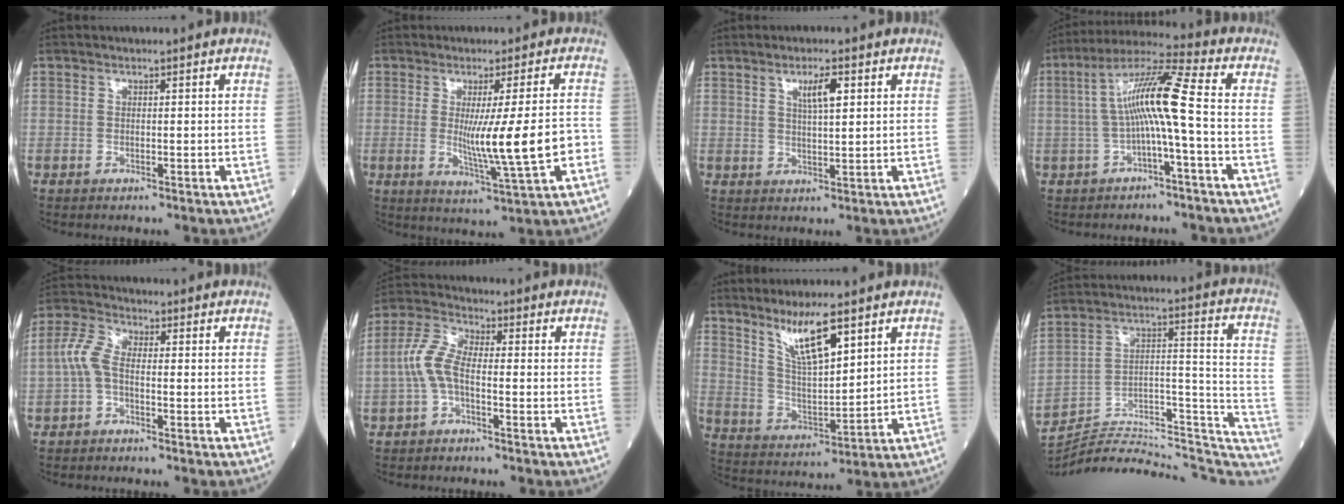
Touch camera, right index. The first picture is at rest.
{"total": 10.2, "force": [-1.4, -0.6, 10.1], "torque": [-0.161, -0.025, -0.018]}
{"total": 4.0, "force": [1.8, 0.5, 3.5], "torque": [-0.062, 0.000, 0.031]}
{"total": 9.9, "force": [-0.7, -0.7, 9.8], "torque": [-0.181, 0.029, -0.014]}
{"total": 3.2, "force": [-0.6, 1.3, 2.9], "torque": [-0.068, 0.007, -0.016]}
{"total": 6.0, "force": [-1.3, 2.2, 5.4], "torque": [-0.124, 0.014, -0.032]}
{"total": 9.0, "force": [5.9, 1.3, 6.7], "torque": [-0.132, -0.005, 0.121]}
{"total": 30.5, "force": [-28.0, 6.8, 10.0], "torque": [-0.116, 0.033, -0.398]}